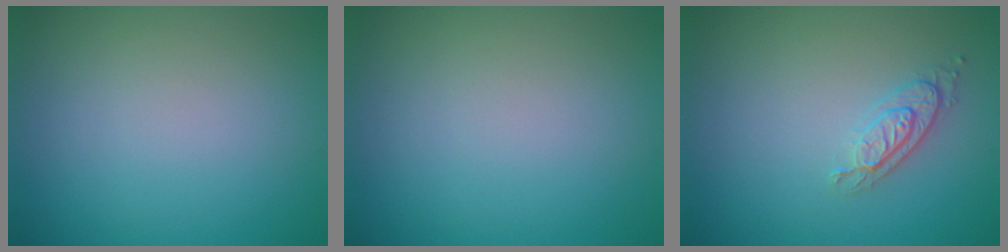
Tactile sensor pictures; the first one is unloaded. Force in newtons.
{"total": 0.0}
{"total": 2.0, "press": 1.8, "slide": 0.9}